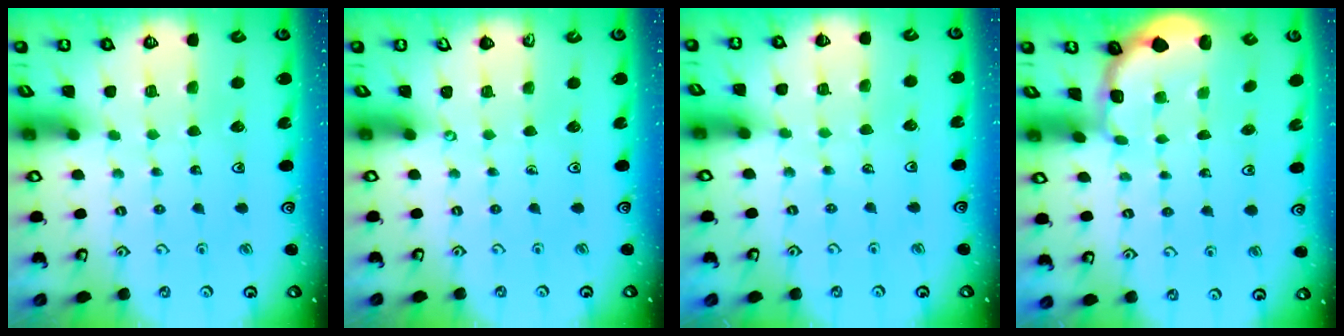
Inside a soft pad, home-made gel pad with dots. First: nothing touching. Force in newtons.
{"total": 0.0}
{"total": 3.8, "press": 3.7, "slide": 0.6}
{"total": 1.8, "press": 1.6, "slide": 0.8}